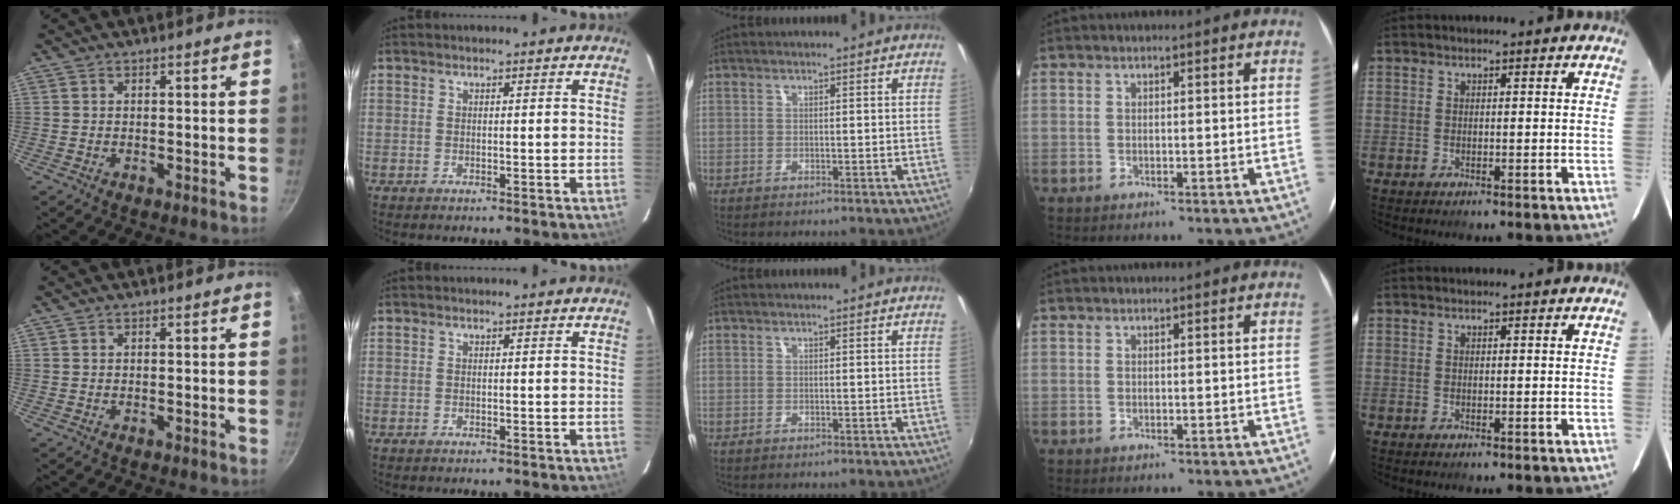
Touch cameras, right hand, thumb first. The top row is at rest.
{}